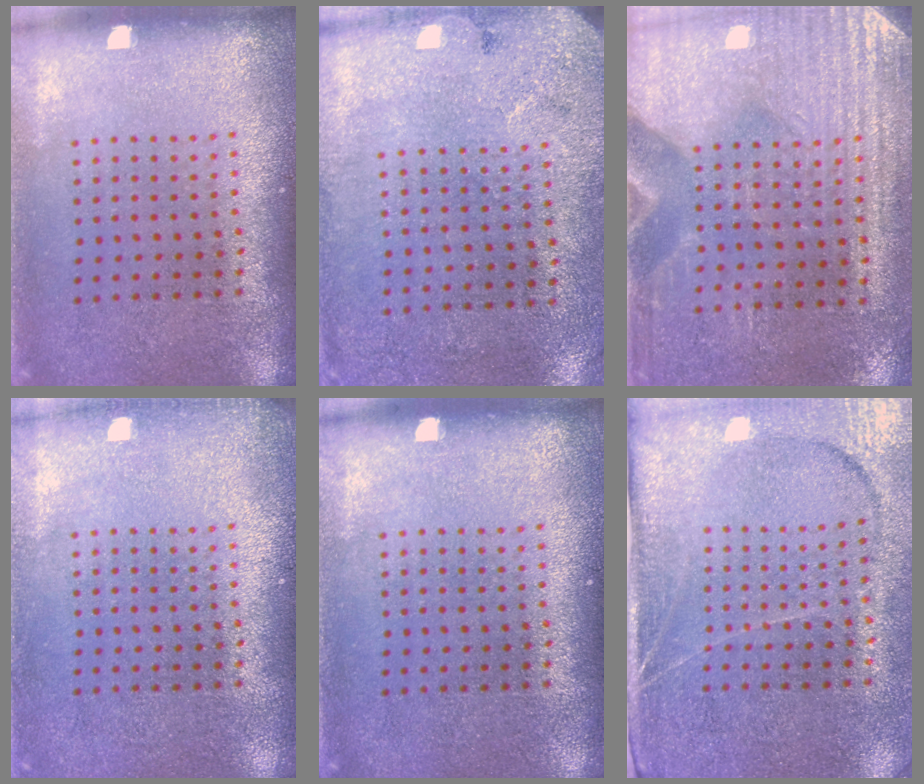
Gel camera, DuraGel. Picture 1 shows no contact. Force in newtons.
{"total": 2.7, "press": 2.2, "slide": 1.7}
{"total": 3.0, "press": 2.7, "slide": 1.4}
{"total": 0.9, "press": 0.8, "slide": 0.2}
{"total": 0.0}
{"total": 4.0, "press": 3.4, "slide": 2.2}